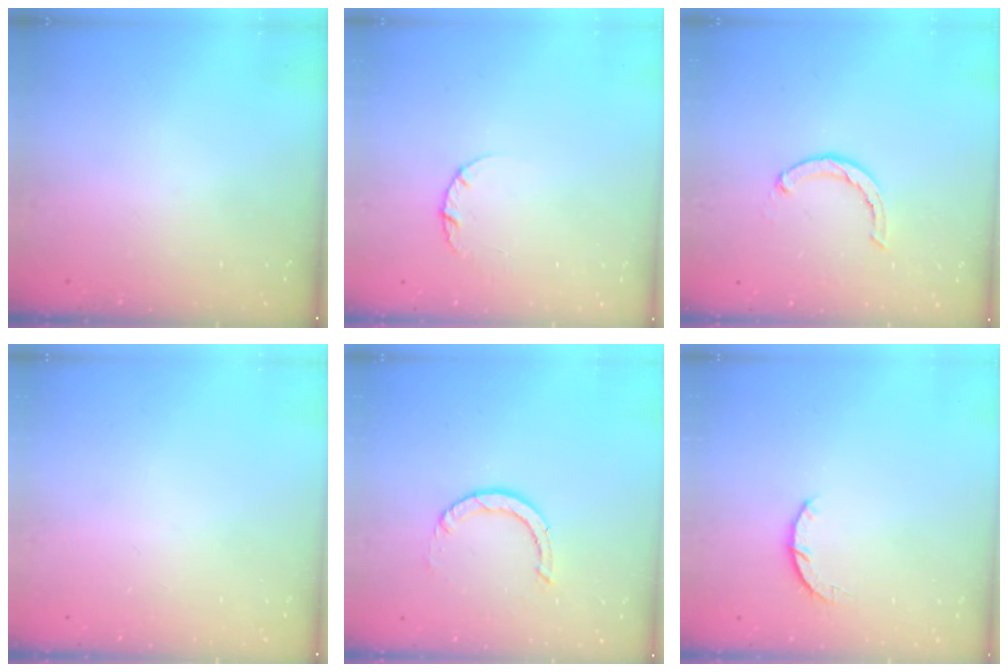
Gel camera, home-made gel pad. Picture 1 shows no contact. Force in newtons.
{"total": 2.5, "press": 2.5, "slide": 0.3}
{"total": 3.1, "press": 3.0, "slide": 0.5}
{"total": 0.0}
{"total": 3.6, "press": 3.5, "slide": 0.3}
{"total": 3.4, "press": 3.4, "slide": 0.5}